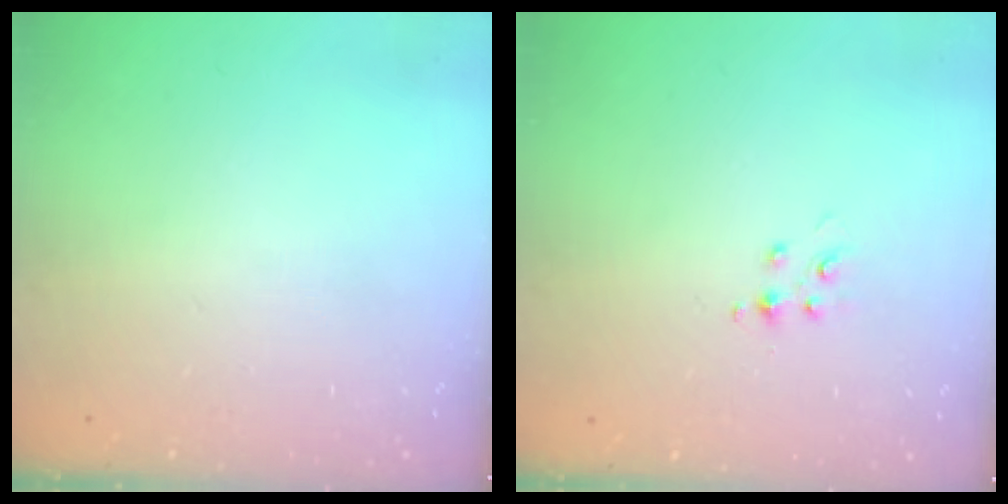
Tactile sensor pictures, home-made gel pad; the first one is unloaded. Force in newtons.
{"total": 4.3, "press": 4.3, "slide": 0.4}